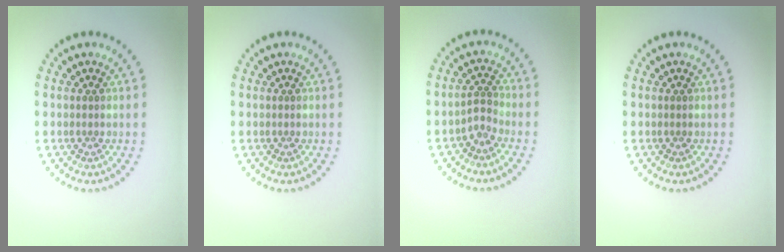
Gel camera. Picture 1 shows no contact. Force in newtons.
{"total": 0.0}
{"total": 1.6, "press": 1.0, "slide": 1.2}
{"total": 0.0}